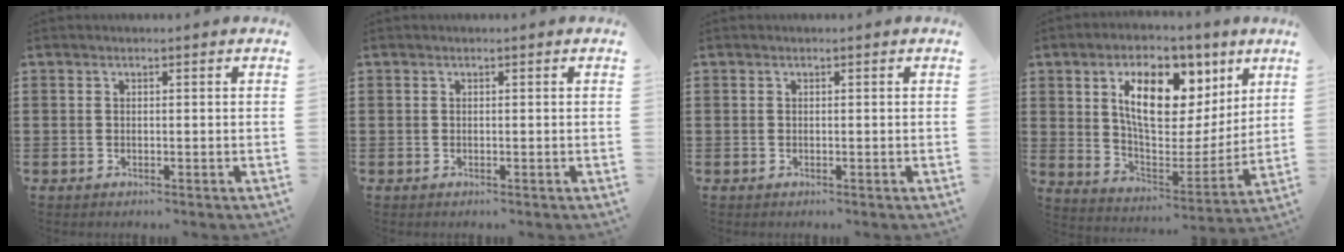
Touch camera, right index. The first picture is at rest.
{"total": 0.0}
{"total": 0.0}
{"total": 12.4, "force": [6.8, 6.5, 8.1], "torque": [-0.147, -0.016, 0.119]}